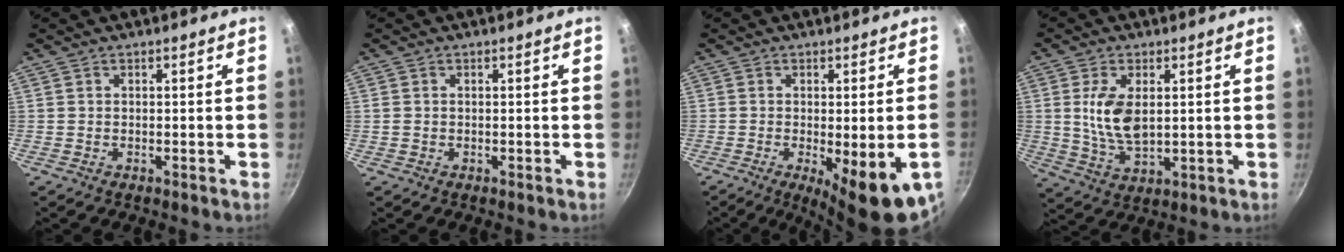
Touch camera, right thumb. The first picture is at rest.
{"total": 0.8, "force": [-0.1, 0.8, 0.3], "torque": [-0.006, 0.001, -0.003]}
{"total": 12.3, "force": [-4.5, 3.0, 11.0], "torque": [-0.142, -0.016, -0.053]}
{"total": 9.3, "force": [1.5, 5.0, 7.7], "torque": [-0.148, -0.013, 0.033]}